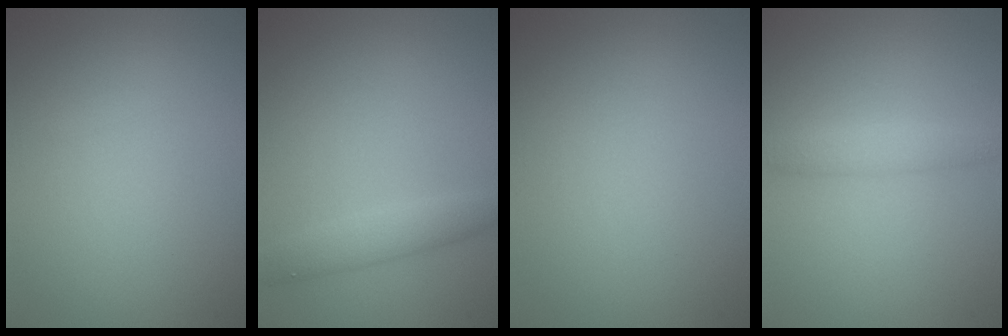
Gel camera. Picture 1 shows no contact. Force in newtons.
{"total": 2.4, "press": 2.4, "slide": 0.1}
{"total": 0.0}
{"total": 1.9, "press": 1.9, "slide": 0.1}